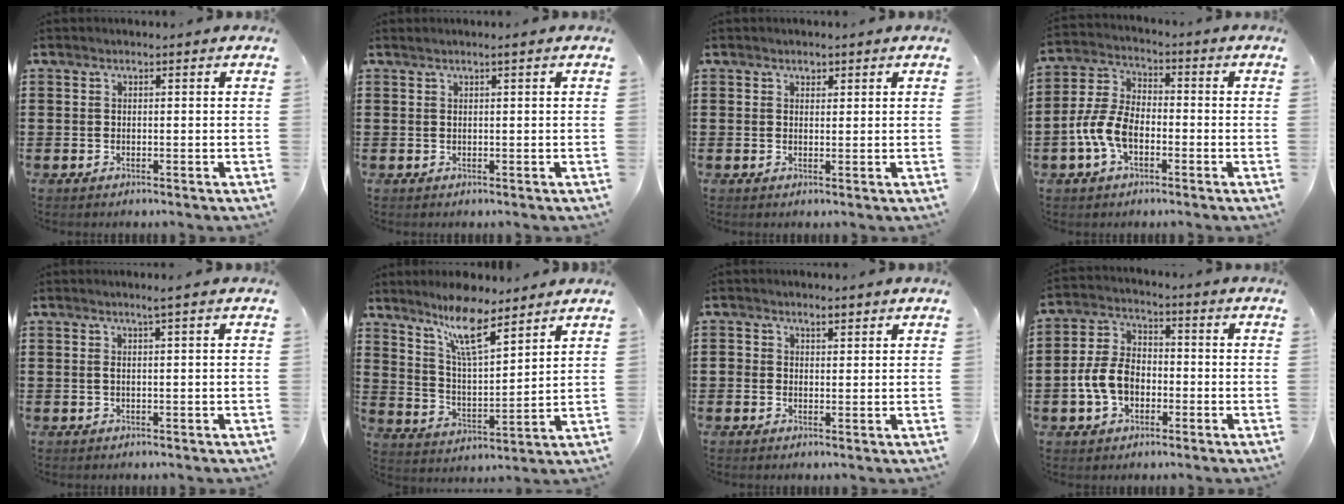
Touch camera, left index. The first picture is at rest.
{"total": 0.9, "force": [0.5, 0.0, 0.7], "torque": [-0.012, 0.000, 0.009]}
{"total": 1.2, "force": [0.9, 0.7, 0.3], "torque": [-0.007, 0.004, 0.018]}
{"total": 7.3, "force": [-2.8, 4.2, 5.2], "torque": [-0.139, 0.001, -0.064]}
{"total": 1.7, "force": [0.5, -0.1, 1.6], "torque": [-0.038, -0.005, 0.007]}
{"total": 10.2, "force": [7.6, 2.0, 6.4], "torque": [-0.127, -0.027, 0.136]}
{"total": 1.9, "force": [0.9, 1.6, 0.7], "torque": [-0.020, 0.009, 0.015]}
{"total": 7.3, "force": [-2.0, 5.2, 4.8], "torque": [-0.123, 0.006, -0.045]}